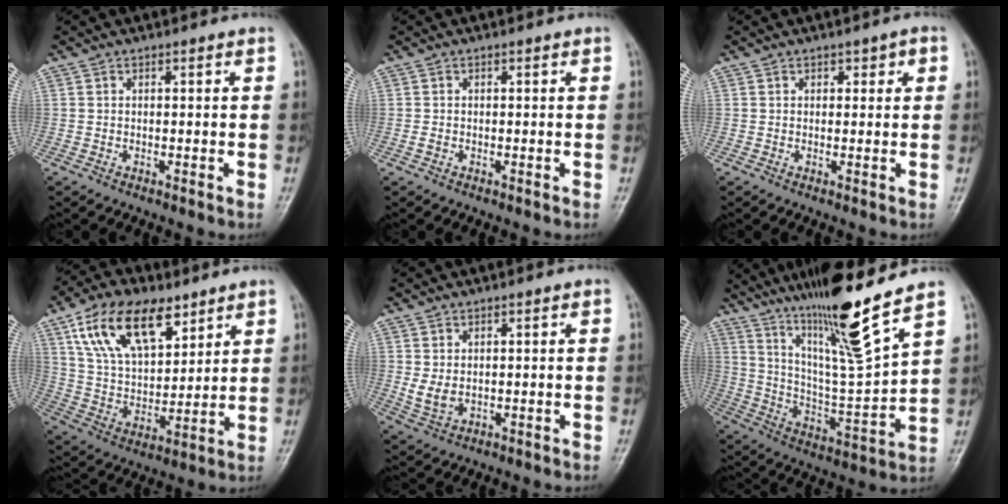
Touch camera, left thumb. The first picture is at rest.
{"total": 0.7, "force": [-0.2, 0.6, 0.5], "torque": [-0.009, -0.001, -0.004]}
{"total": 2.0, "force": [0.9, 1.3, 1.2], "torque": [0.001, -0.001, 0.009]}
{"total": 17.9, "force": [9.9, 9.4, 11.6], "torque": [-0.170, -0.032, 0.186]}
{"total": 3.4, "force": [0.5, 2.3, 2.5], "torque": [-0.044, -0.007, 0.019]}
{"total": 18.2, "force": [13.1, 0.1, 12.6], "torque": [-0.199, -0.075, 0.236]}